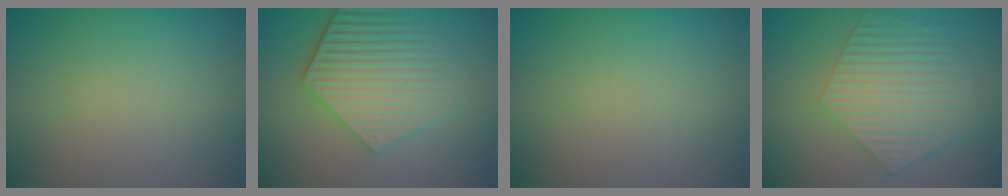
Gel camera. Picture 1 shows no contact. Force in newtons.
{"total": 5.1, "press": 4.3, "slide": 2.8}
{"total": 0.0}
{"total": 5.9, "press": 4.3, "slide": 4.0}